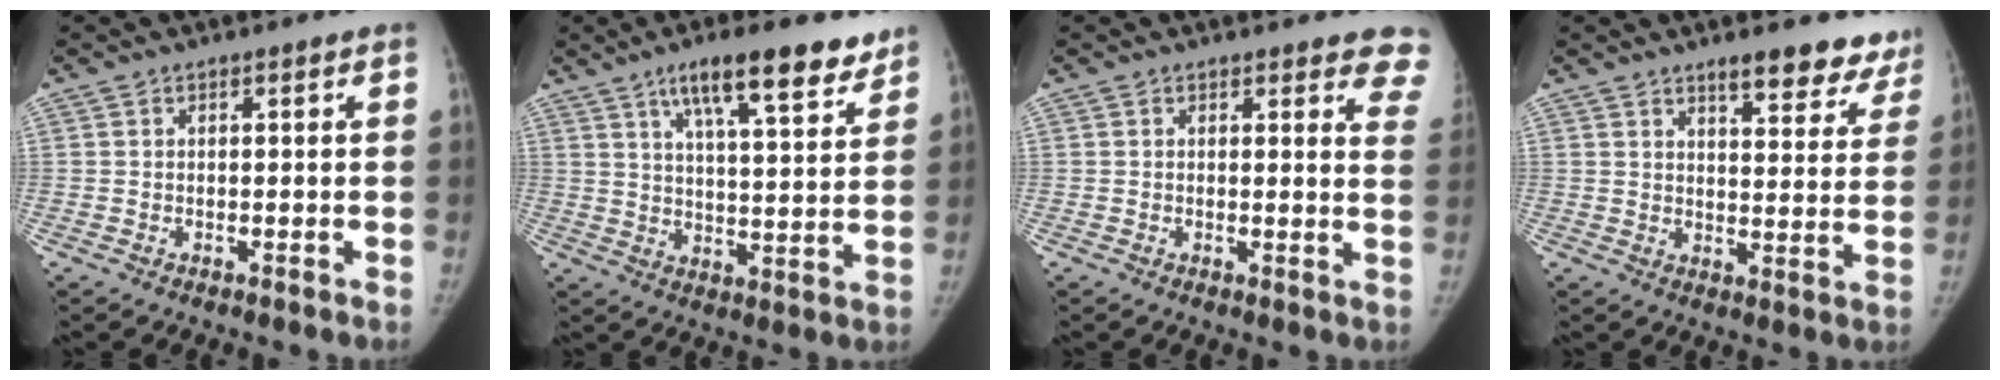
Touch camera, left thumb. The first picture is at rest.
{"total": 14.3, "force": [9.5, 3.8, 10.0], "torque": [-0.123, -0.041, 0.147]}
{"total": 7.4, "force": [6.5, 2.4, 2.5], "torque": [0.017, -0.031, 0.043]}
{"total": 12.0, "force": [9.7, 4.1, 5.7], "torque": [-0.016, -0.056, 0.109]}